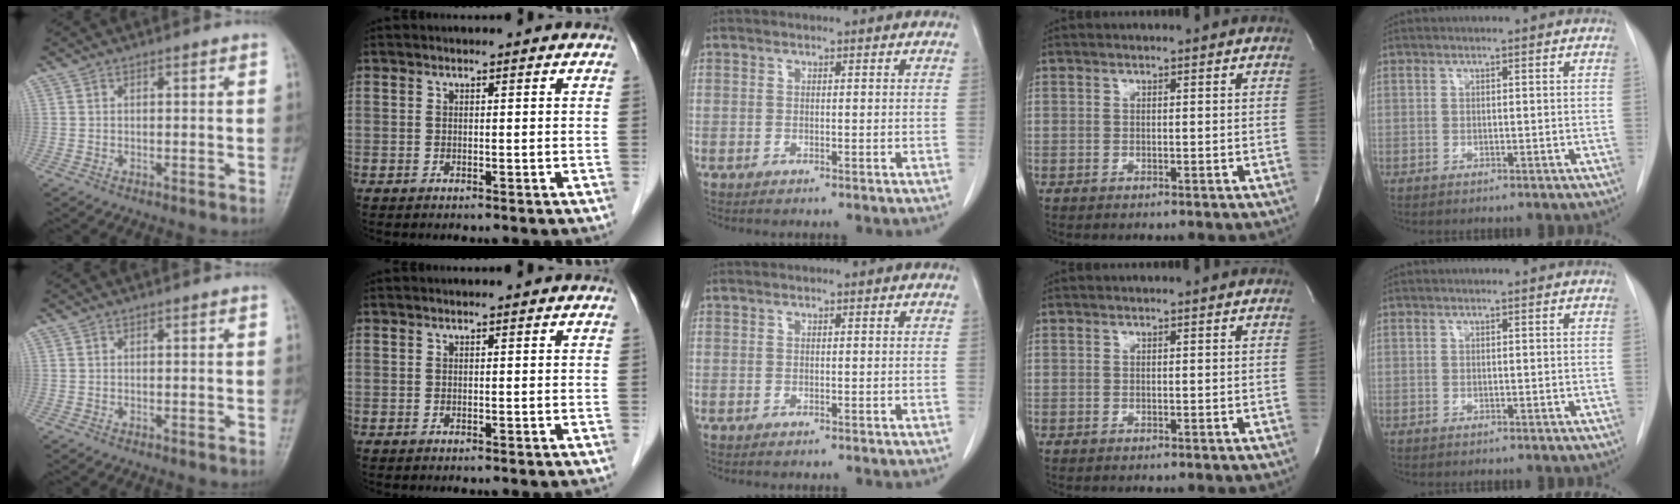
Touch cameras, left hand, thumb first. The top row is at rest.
{}